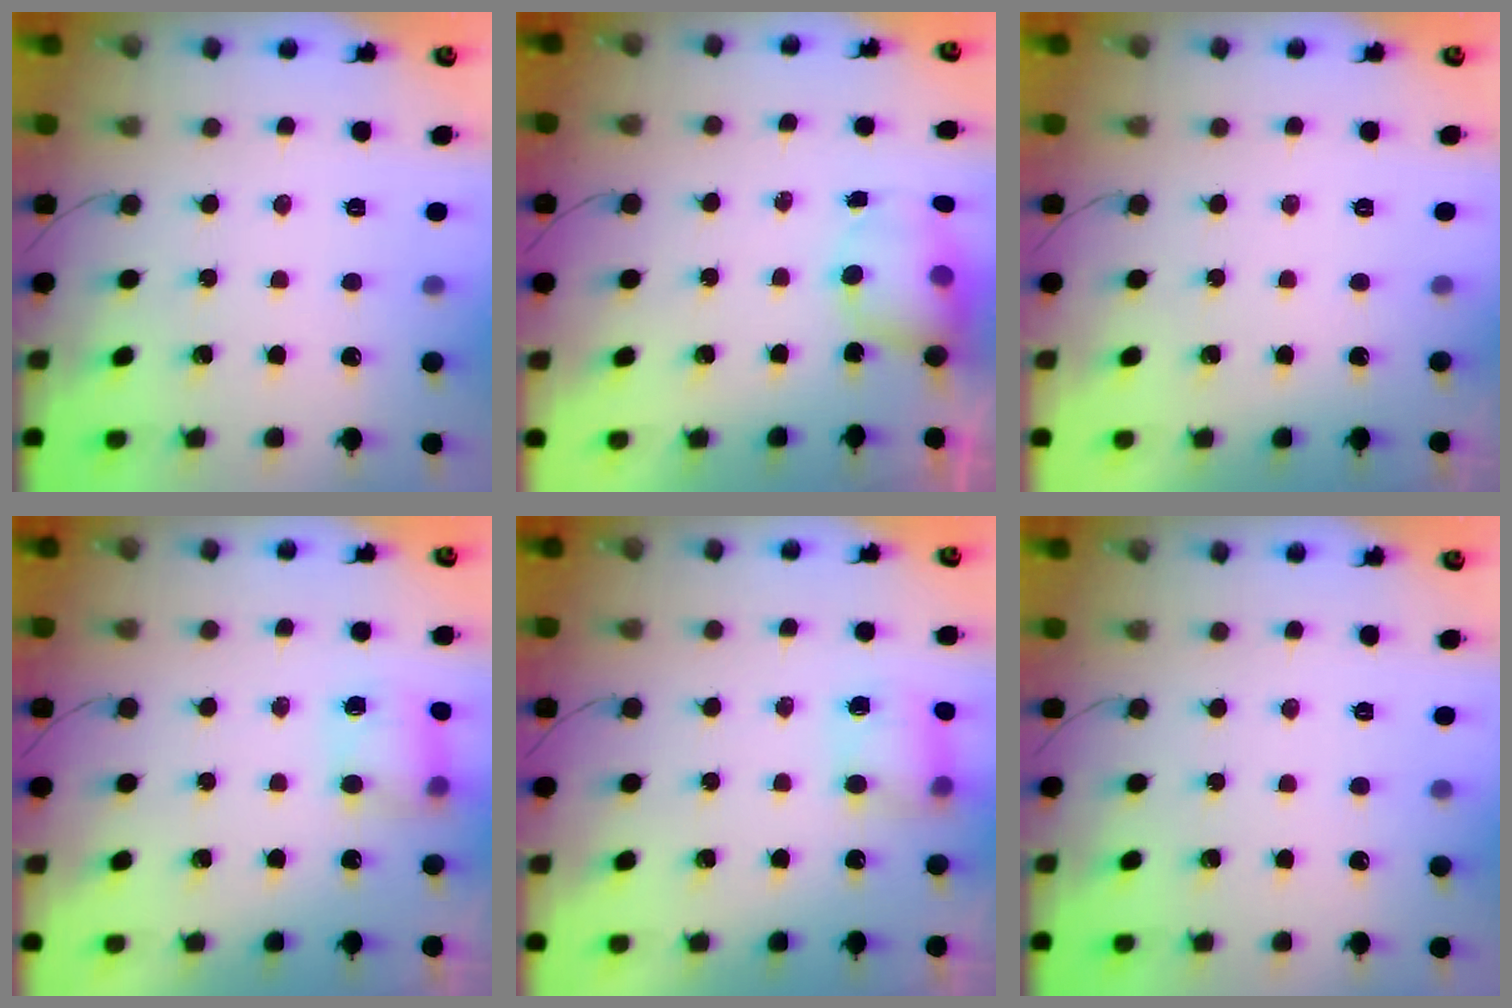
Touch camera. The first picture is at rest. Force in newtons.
{"total": 5.8, "press": 5.7, "slide": 0.8}
{"total": 0.0}
{"total": 6.2, "press": 6.2, "slide": 0.4}
{"total": 6.2, "press": 6.2, "slide": 0.4}
{"total": 0.0}